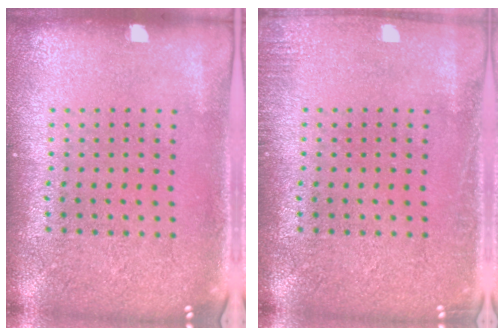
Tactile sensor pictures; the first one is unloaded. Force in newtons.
{"total": 1.3, "press": 1.3, "slide": 0.3}